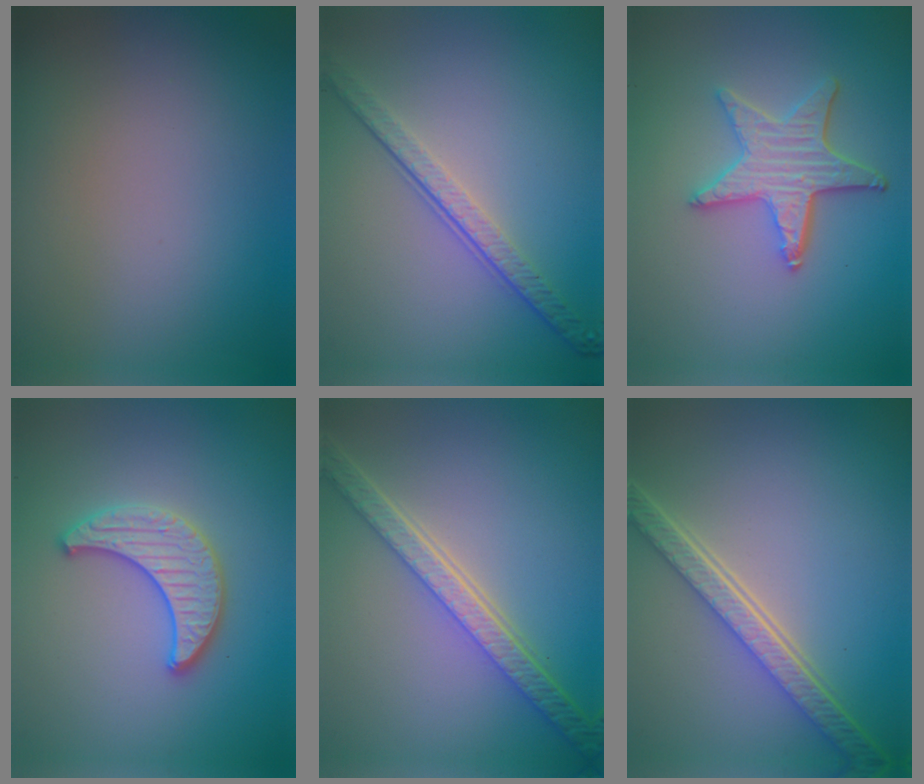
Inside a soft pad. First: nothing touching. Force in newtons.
{"total": 4.0, "press": 2.8, "slide": 2.8}
{"total": 4.3, "press": 3.7, "slide": 2.3}
{"total": 3.3, "press": 3.3, "slide": 0.4}
{"total": 5.7, "press": 4.3, "slide": 3.7}
{"total": 5.6, "press": 4.1, "slide": 3.8}